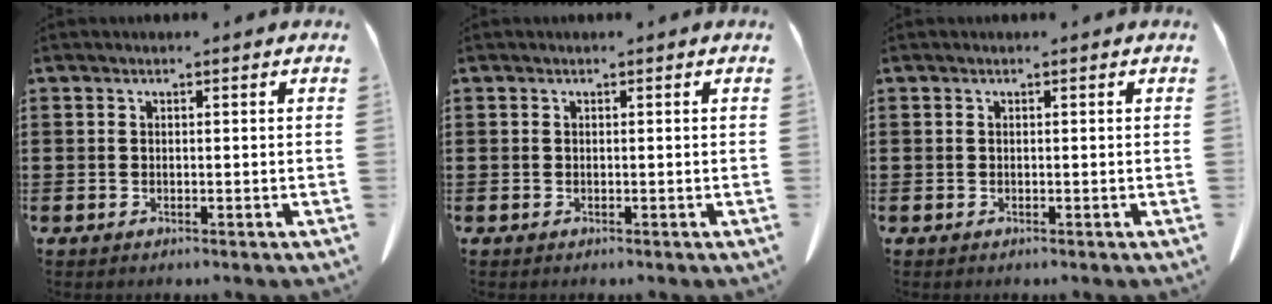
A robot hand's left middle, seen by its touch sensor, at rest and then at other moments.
{"total": 0.0}
{"total": 0.0}